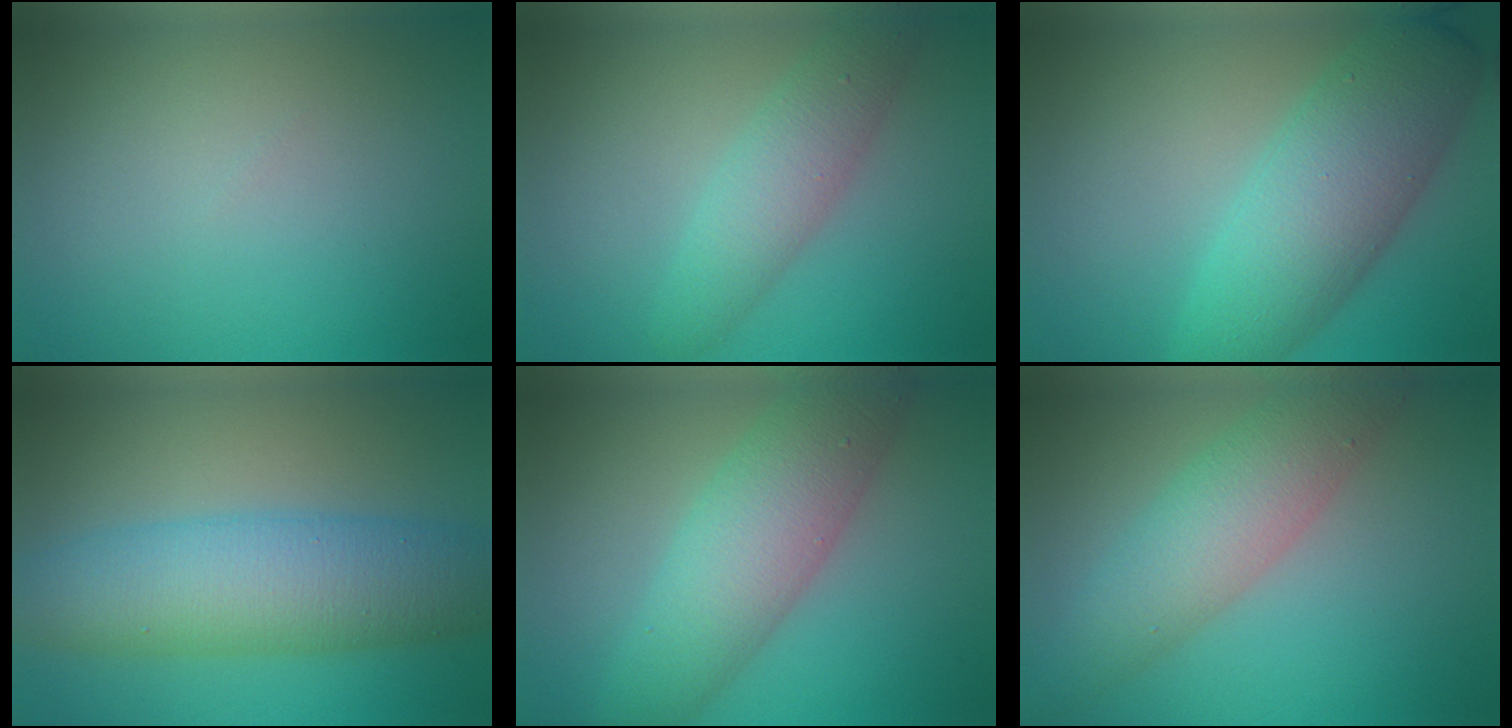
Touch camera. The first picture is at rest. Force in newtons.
{"total": 4.0, "press": 4.0, "slide": 0.1}
{"total": 8.2, "press": 8.2, "slide": 0.0}
{"total": 8.5, "press": 8.5, "slide": 0.2}
{"total": 7.3, "press": 7.3, "slide": 0.2}
{"total": 6.1, "press": 6.1, "slide": 0.3}